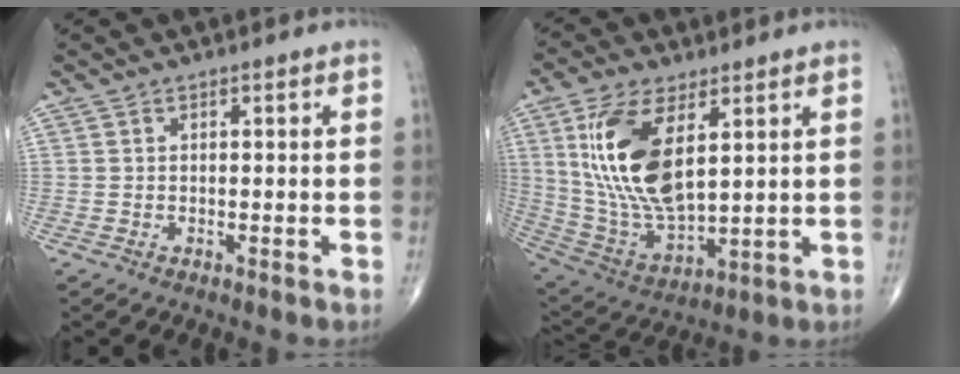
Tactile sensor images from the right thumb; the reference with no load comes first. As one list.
[{"total": 18.0, "force": [5.3, 8.2, 15.1], "torque": [-0.296, -0.025, 0.112]}]